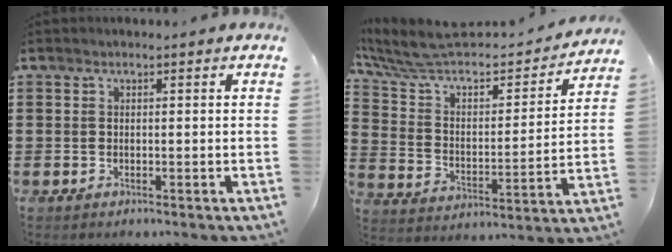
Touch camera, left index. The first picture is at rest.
{"total": 7.6, "force": [6.6, 2.4, 2.9], "torque": [-0.091, -0.047, 0.107]}